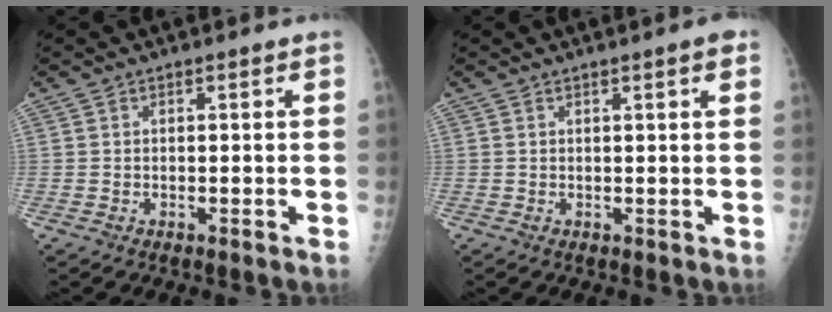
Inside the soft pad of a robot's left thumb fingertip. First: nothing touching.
{"total": 2.0, "force": [1.1, 0.2, 1.7], "torque": [-0.023, -0.001, 0.012]}